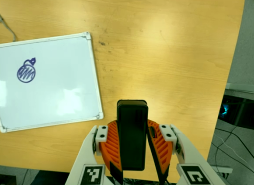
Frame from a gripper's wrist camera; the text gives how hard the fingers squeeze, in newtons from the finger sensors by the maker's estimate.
{"total": 8.1, "left": 6.6, "right": 9.6}